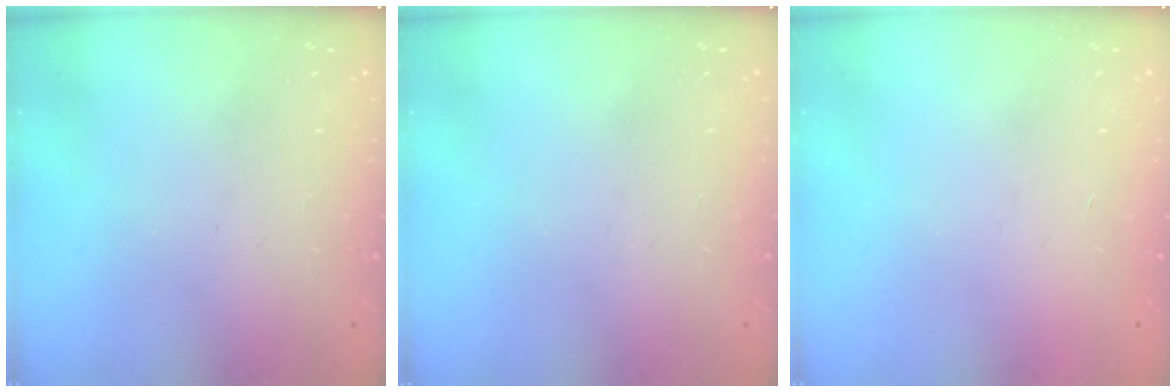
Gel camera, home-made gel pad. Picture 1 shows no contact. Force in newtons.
{"total": 0.0}
{"total": 1.5, "press": 1.5, "slide": 0.1}